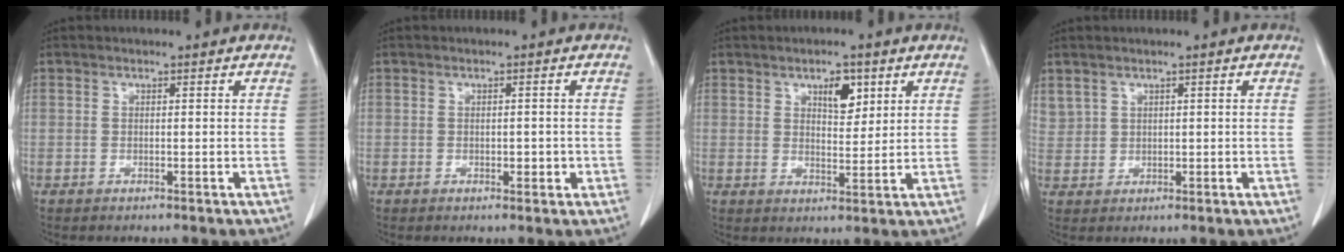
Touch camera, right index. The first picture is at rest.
{"total": 1.7, "force": [-0.2, 1.1, 1.3], "torque": [-0.016, 0.003, 0.002]}
{"total": 4.7, "force": [2.5, 2.1, 3.5], "torque": [-0.053, -0.002, 0.041]}
{"total": 2.8, "force": [1.7, 2.2, 0.5], "torque": [-0.009, 0.009, 0.043]}